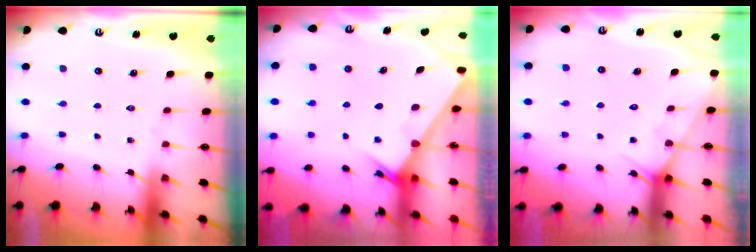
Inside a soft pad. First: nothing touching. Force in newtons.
{"total": 2.6, "press": 2.6, "slide": 0.2}
{"total": 4.1, "press": 4.1, "slide": 0.4}